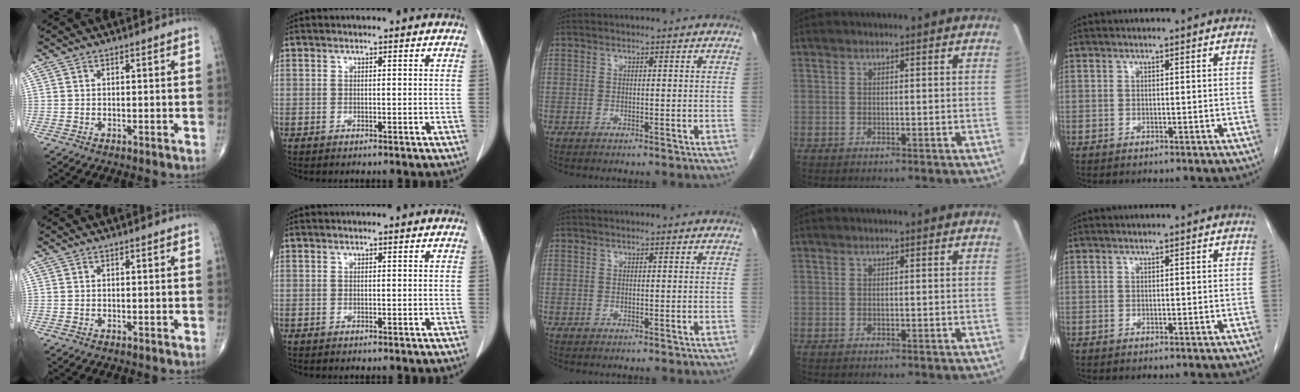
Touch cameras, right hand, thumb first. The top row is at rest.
{}